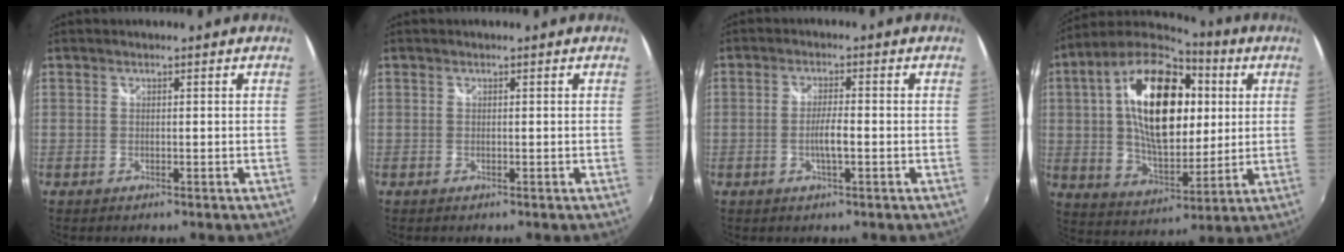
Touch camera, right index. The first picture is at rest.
{"total": 0.0}
{"total": 3.4, "force": [-1.1, 0.4, 3.2], "torque": [-0.061, -0.003, -0.019]}
{"total": 22.9, "force": [4.8, 12.3, 18.8], "torque": [-0.343, 0.038, 0.082]}